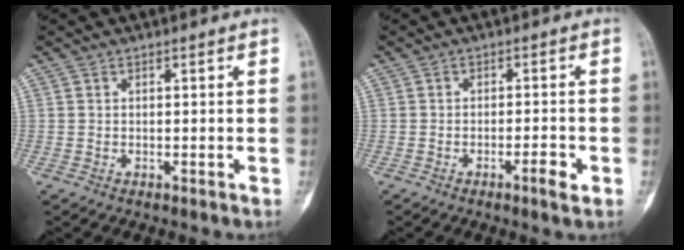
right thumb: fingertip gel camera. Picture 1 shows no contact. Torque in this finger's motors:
{"motor_torque": [-0.28, 0.66, 0.27, 0.15, -0.05]}